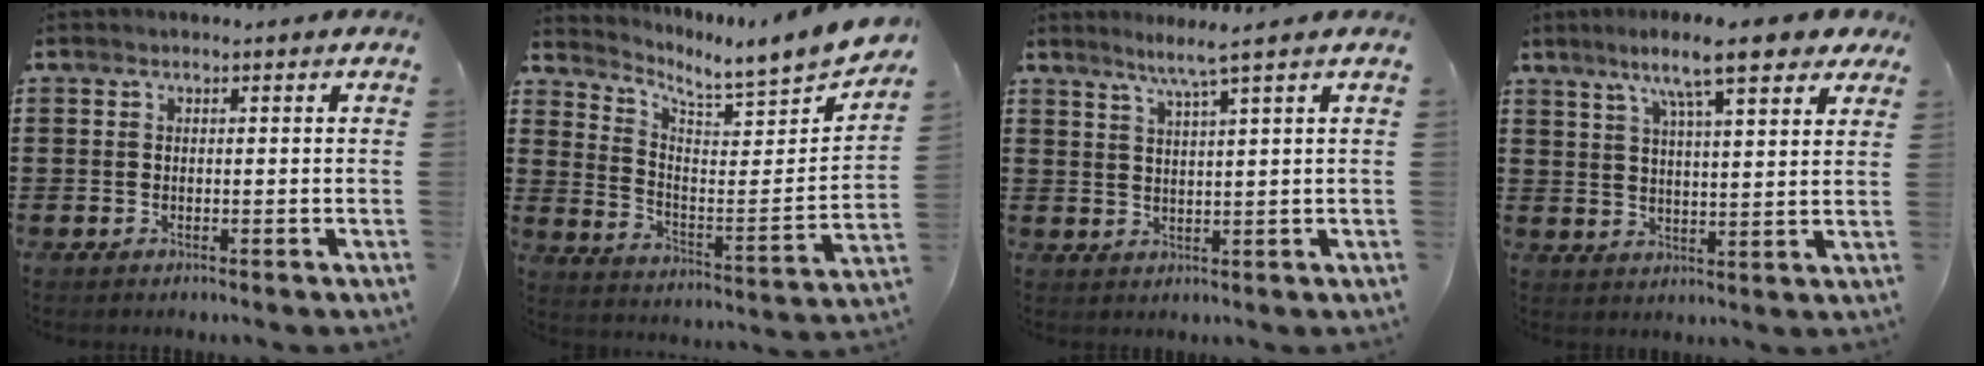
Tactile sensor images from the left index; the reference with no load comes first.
{"total": 4.9, "force": [4.7, 0.1, 1.4], "torque": [-0.046, -0.049, 0.071]}
{"total": 3.5, "force": [2.5, -0.9, 2.3], "torque": [-0.052, -0.006, 0.040]}
{"total": 10.1, "force": [7.2, 1.3, 7.0], "torque": [-0.130, -0.014, 0.119]}